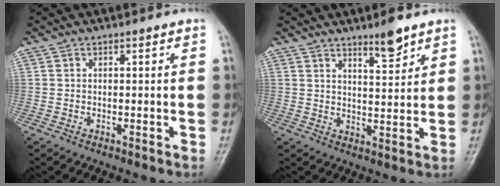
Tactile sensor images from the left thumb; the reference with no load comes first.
{"total": 5.5, "force": [4.1, 1.1, 3.5], "torque": [-0.046, -0.035, 0.065]}